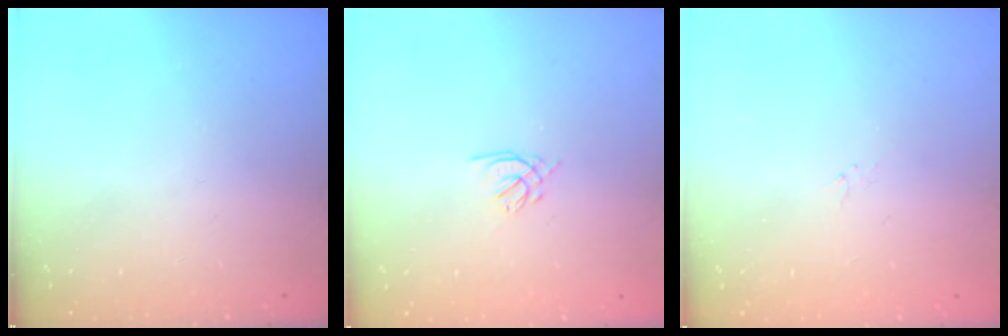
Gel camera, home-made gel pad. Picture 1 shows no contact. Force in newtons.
{"total": 1.4, "press": 1.3, "slide": 0.5}
{"total": 0.9, "press": 0.8, "slide": 0.4}